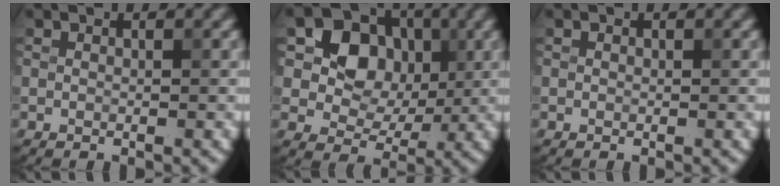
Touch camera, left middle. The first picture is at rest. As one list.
[{"total": 8.0, "force": [1.9, 6.5, 4.3], "torque": [-0.073, 0.010, 0.020]}, {"total": 0.0}]